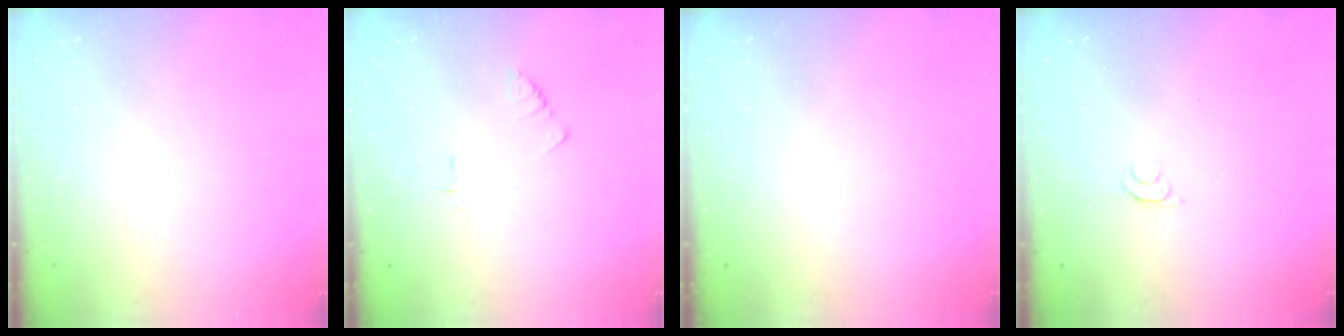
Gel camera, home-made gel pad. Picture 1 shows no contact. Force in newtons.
{"total": 2.1, "press": 2.1, "slide": 0.4}
{"total": 0.0}
{"total": 4.6, "press": 4.5, "slide": 0.7}